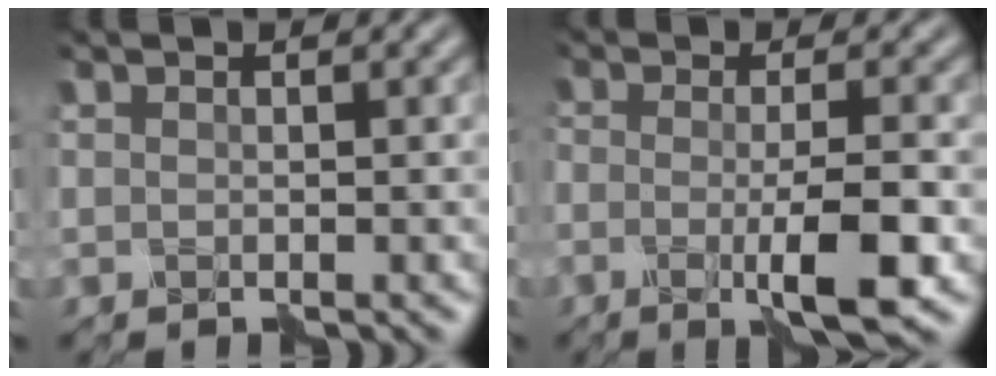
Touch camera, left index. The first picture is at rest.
{"total": 5.1, "force": [-1.8, 0.9, 4.7], "torque": [-0.072, -0.007, -0.035]}